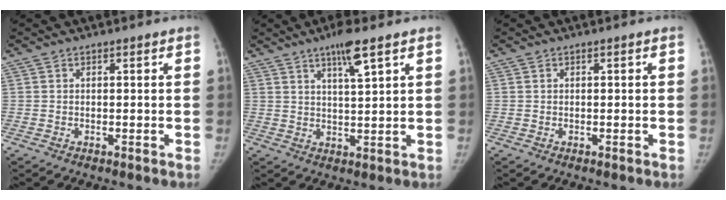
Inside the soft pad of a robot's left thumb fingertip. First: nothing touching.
{"total": 6.2, "force": [3.8, 0.6, 4.9], "torque": [-0.085, -0.019, 0.067]}
{"total": 0.0}